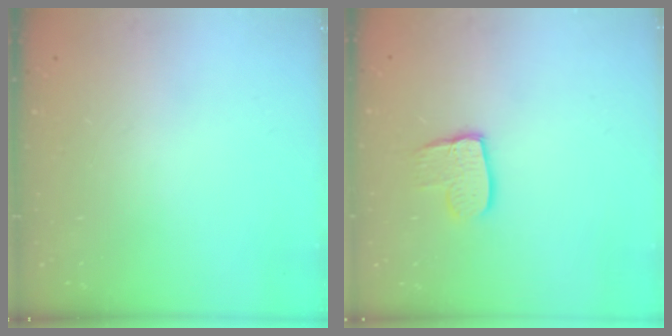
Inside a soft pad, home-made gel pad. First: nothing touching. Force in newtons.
{"total": 9.5, "press": 9.4, "slide": 0.8}